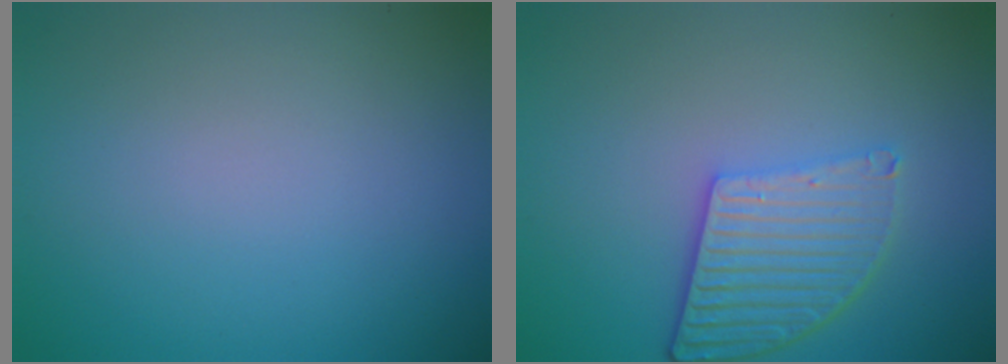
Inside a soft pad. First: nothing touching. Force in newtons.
{"total": 4.8, "press": 3.8, "slide": 3.0}